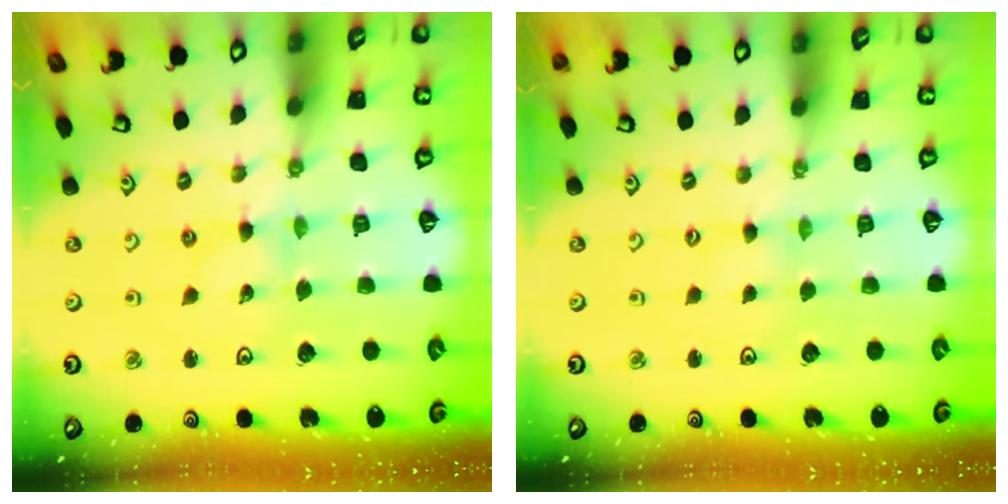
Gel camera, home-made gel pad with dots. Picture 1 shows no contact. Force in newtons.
{"total": 0.0}